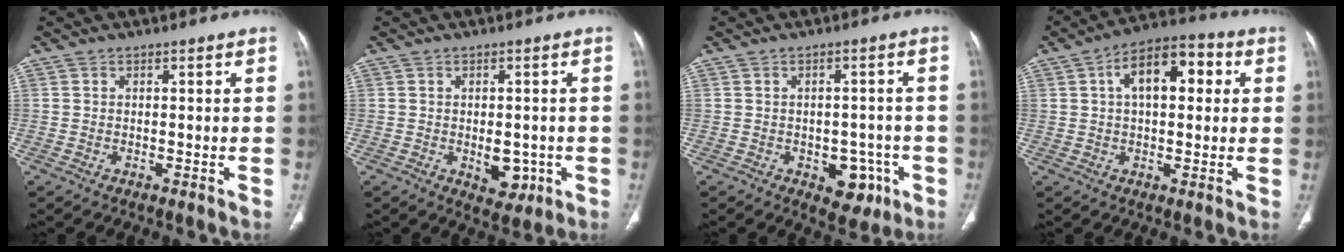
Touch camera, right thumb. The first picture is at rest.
{"total": 5.7, "force": [-1.3, 3.6, 4.3], "torque": [-0.034, -0.002, -0.006]}
{"total": 7.0, "force": [-2.8, 4.6, 4.5], "torque": [-0.022, 0.013, -0.027]}
{"total": 12.3, "force": [3.2, 6.5, 9.9], "torque": [-0.136, 0.026, 0.042]}